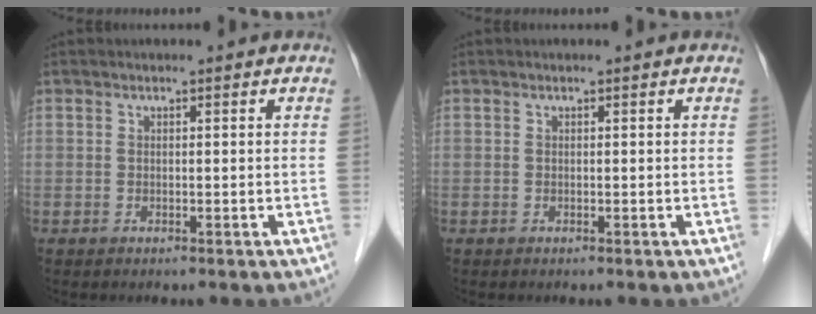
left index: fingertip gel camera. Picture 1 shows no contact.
{"total": 0.0}